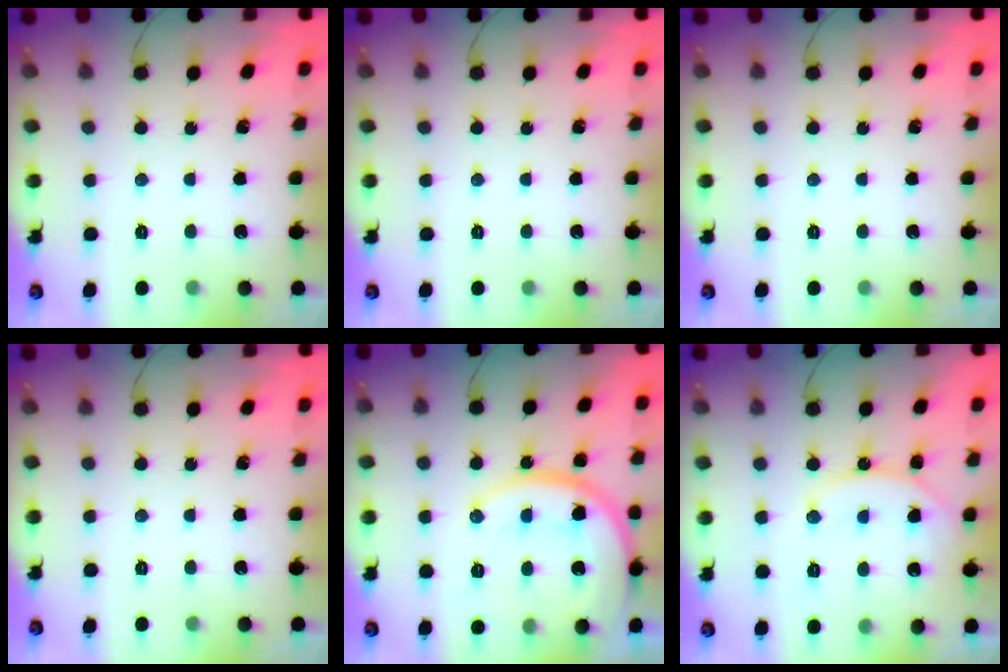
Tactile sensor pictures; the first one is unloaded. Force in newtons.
{"total": 0.0}
{"total": 0.0}
{"total": 0.0}
{"total": 16.7, "press": 16.6, "slide": 1.6}
{"total": 12.7, "press": 12.6, "slide": 1.5}